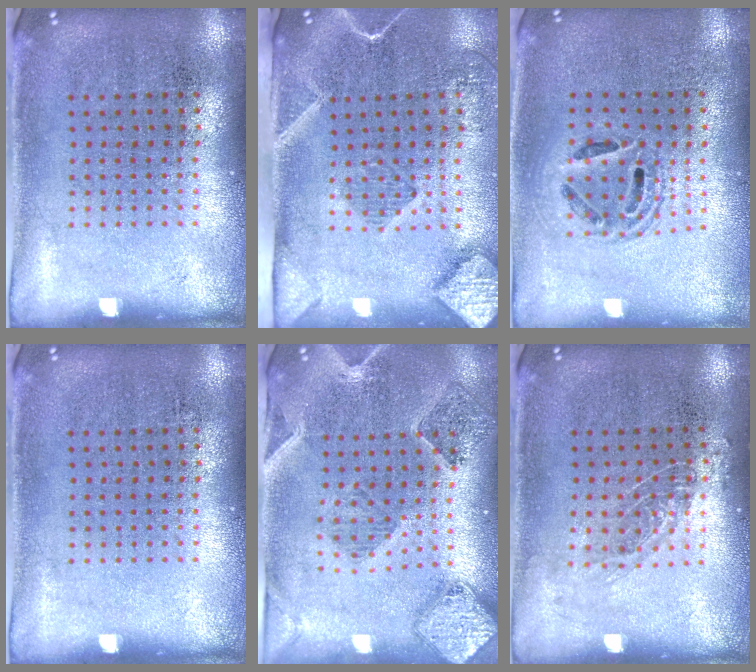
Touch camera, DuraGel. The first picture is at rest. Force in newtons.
{"total": 2.7, "press": 2.0, "slide": 1.8}
{"total": 1.4, "press": 1.3, "slide": 0.7}
{"total": 0.0}
{"total": 1.6, "press": 1.5, "slide": 0.3}
{"total": 0.9, "press": 0.8, "slide": 0.4}